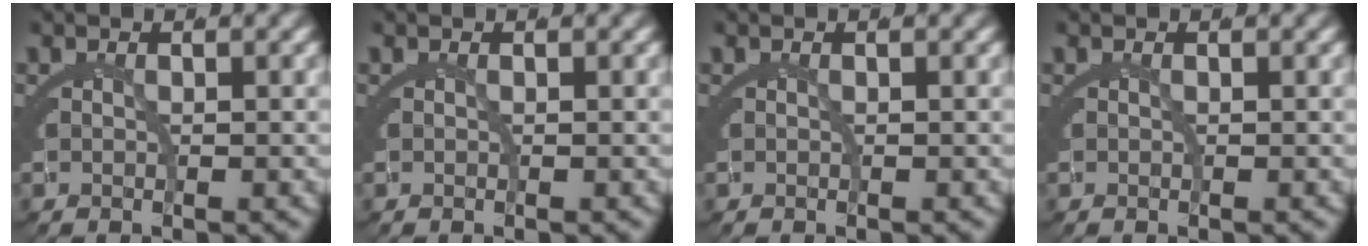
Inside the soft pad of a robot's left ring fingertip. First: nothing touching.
{"total": 0.0}
{"total": 0.0}
{"total": 0.0}